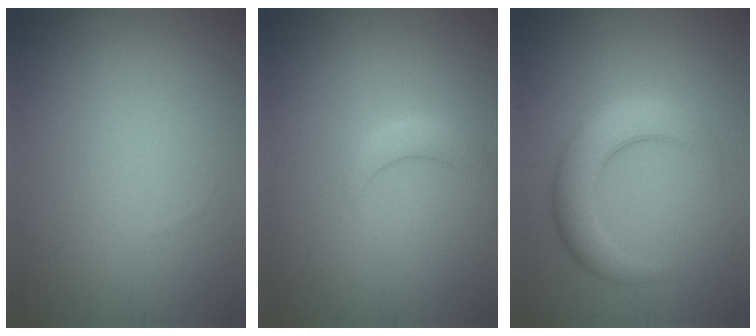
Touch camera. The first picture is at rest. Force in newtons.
{"total": 2.3, "press": 2.2, "slide": 0.1}
{"total": 4.8, "press": 4.8, "slide": 0.2}